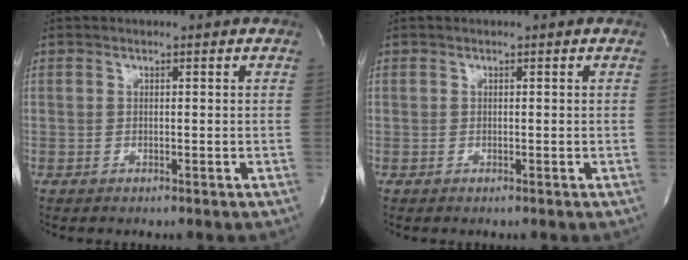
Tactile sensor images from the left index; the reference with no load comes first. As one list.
[{"total": 0.0}]